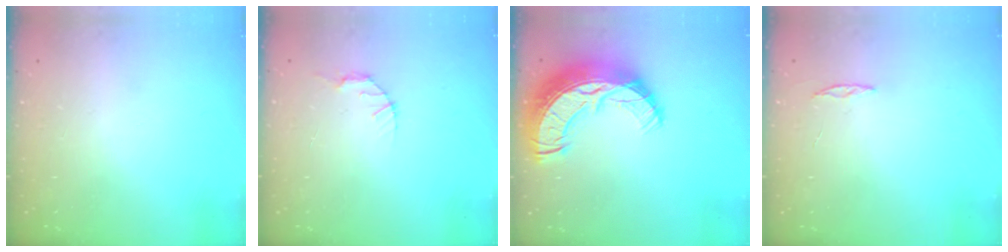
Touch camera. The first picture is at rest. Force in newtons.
{"total": 2.8, "press": 2.8, "slide": 0.4}
{"total": 19.3, "press": 19.2, "slide": 1.4}
{"total": 2.0, "press": 2.0, "slide": 0.2}